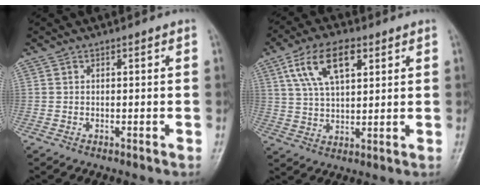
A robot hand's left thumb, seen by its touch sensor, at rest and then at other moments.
{"total": 11.5, "force": [5.0, 5.7, 8.6], "torque": [-0.151, -0.003, 0.095]}